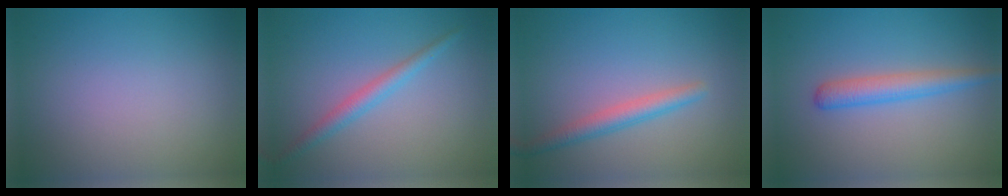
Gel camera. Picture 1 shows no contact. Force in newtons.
{"total": 2.0, "press": 2.0, "slide": 0.1}
{"total": 2.4, "press": 2.4, "slide": 0.1}
{"total": 2.8, "press": 2.8, "slide": 0.1}